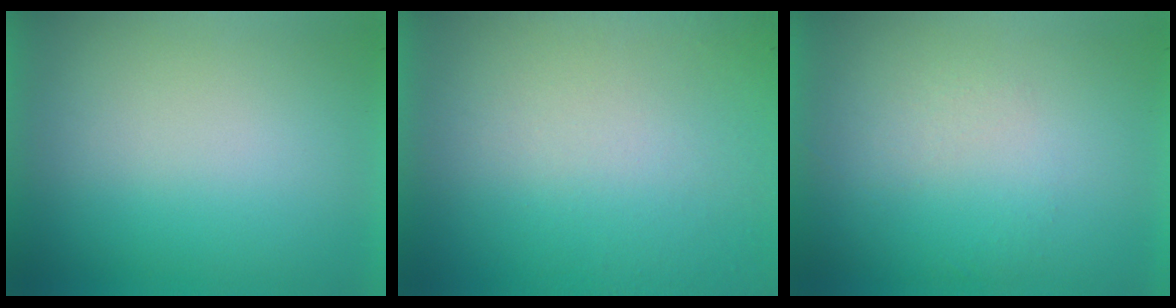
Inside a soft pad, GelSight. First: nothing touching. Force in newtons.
{"total": 6.1}
{"total": 1.2}